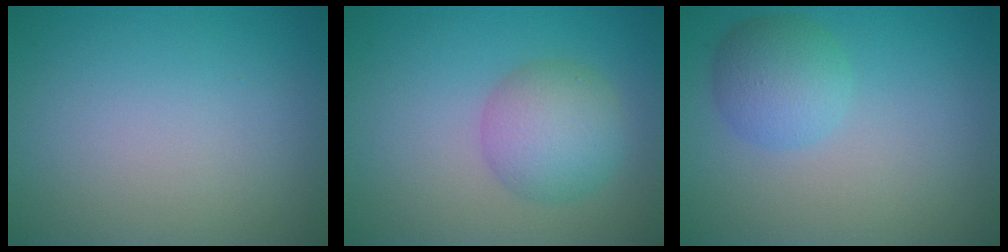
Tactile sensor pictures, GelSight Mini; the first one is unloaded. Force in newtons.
{"total": 4.5, "press": 4.5, "slide": 0.1}
{"total": 3.3, "press": 3.3, "slide": 0.2}